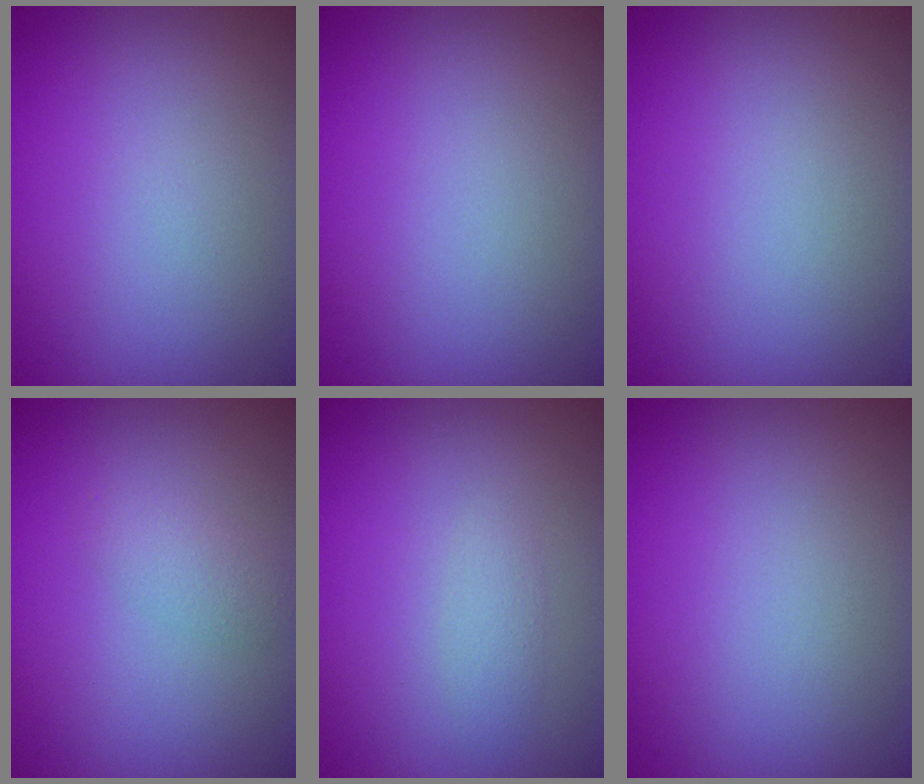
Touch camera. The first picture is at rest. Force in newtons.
{"total": 0.0}
{"total": 0.0}
{"total": 1.5, "press": 1.5, "slide": 0.1}
{"total": 1.1, "press": 1.1, "slide": 0.1}
{"total": 0.0}